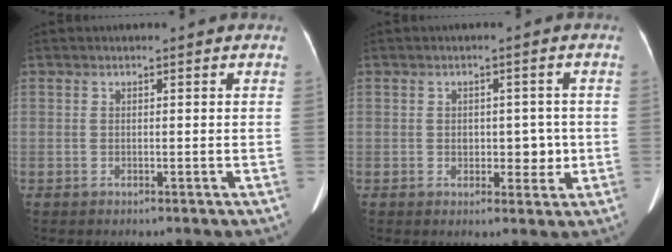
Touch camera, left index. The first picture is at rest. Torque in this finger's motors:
{"motor_torque": [0.02, 0.05, 0.04, 0.00]}